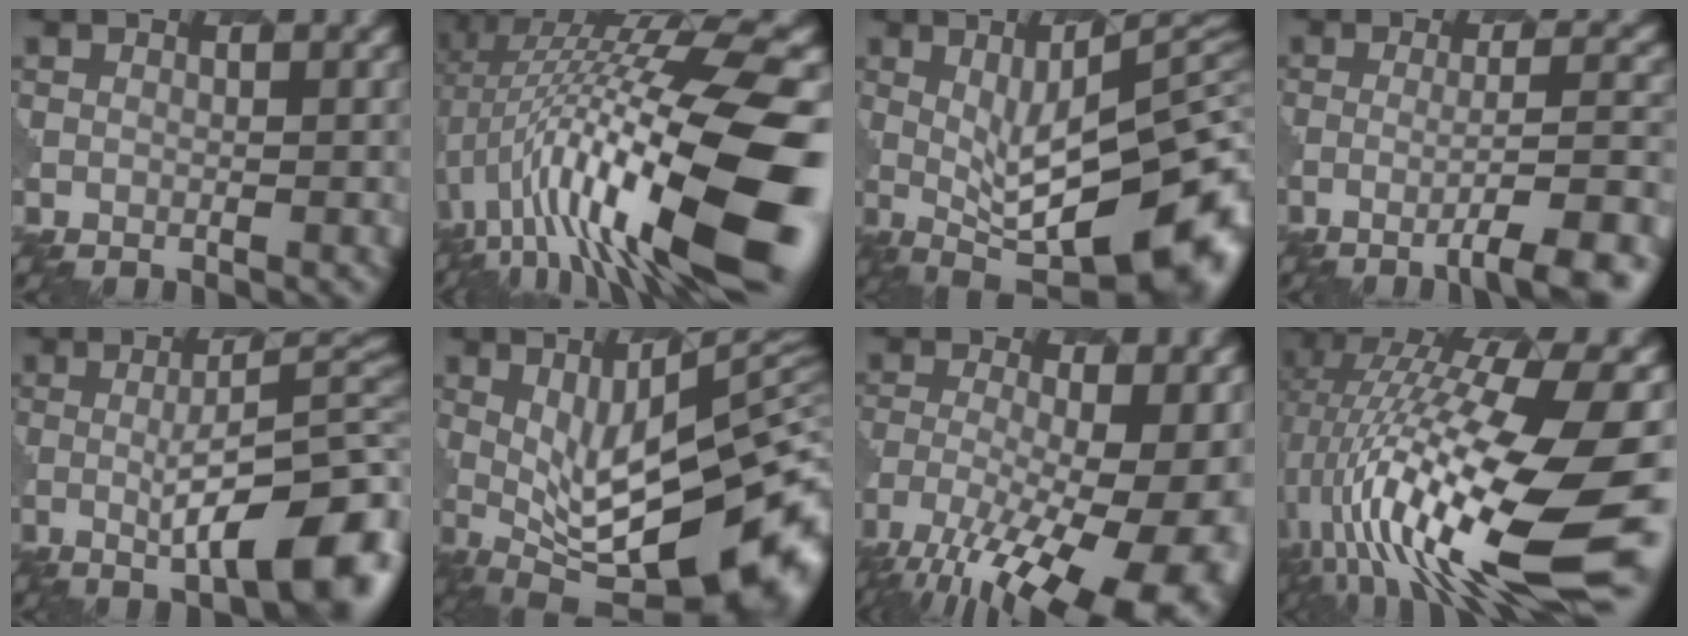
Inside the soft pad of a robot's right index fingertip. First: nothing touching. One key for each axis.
{"total": 15.5, "fx": -0.8, "fy": 4.0, "fz": 14.9, "tx": -0.246, "ty": 0.017, "tz": -0.008}
{"total": 14.2, "fx": -0.6, "fy": 4.6, "fz": 13.5, "tx": -0.179, "ty": -0.001, "tz": 0.010}
{"total": 7.4, "fx": -3.9, "fy": 1.2, "fz": 6.2, "tx": -0.087, "ty": 0.011, "tz": -0.055}
{"total": 10.4, "fx": -1.8, "fy": 2.6, "fz": 9.9, "tx": -0.135, "ty": 0.002, "tz": -0.025}
{"total": 15.7, "fx": 0.1, "fy": 4.8, "fz": 15.0, "tx": -0.203, "ty": -0.004, "tz": 0.026}
{"total": 17.0, "fx": -8.8, "fy": 6.9, "fz": 12.8, "tx": -0.205, "ty": -0.026, "tz": -0.111}
{"total": 16.4, "fx": -2.8, "fy": 4.1, "fz": 15.7, "tx": -0.293, "ty": 0.009, "tz": -0.043}